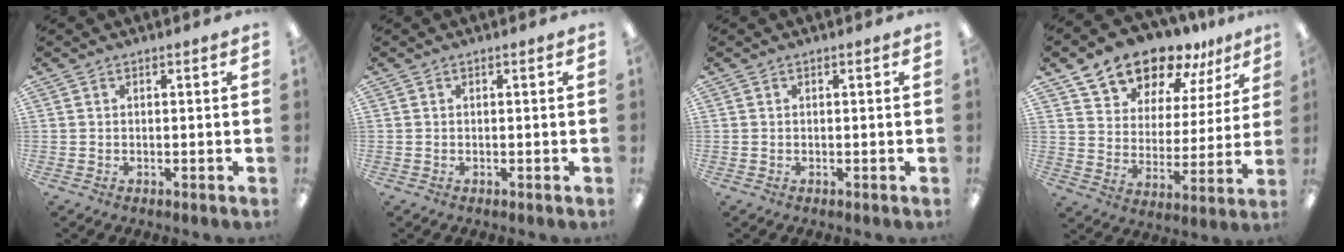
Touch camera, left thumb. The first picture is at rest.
{"total": 0.0}
{"total": 0.0}
{"total": 14.9, "force": [12.9, 6.4, 3.9], "torque": [-0.085, -0.093, 0.239]}